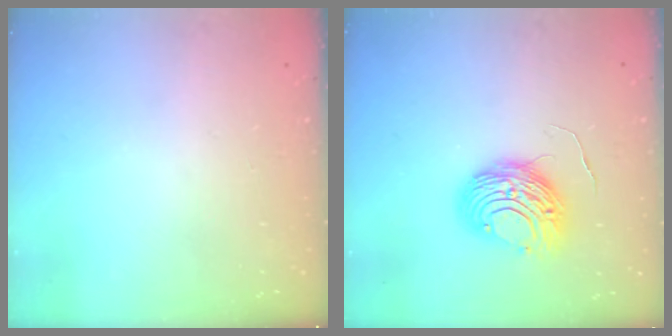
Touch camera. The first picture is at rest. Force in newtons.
{"total": 9.7, "press": 9.7, "slide": 0.6}